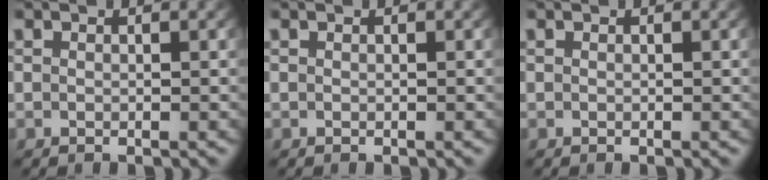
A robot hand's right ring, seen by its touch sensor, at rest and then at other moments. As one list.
[{"total": 0.0}, {"total": 0.0}]